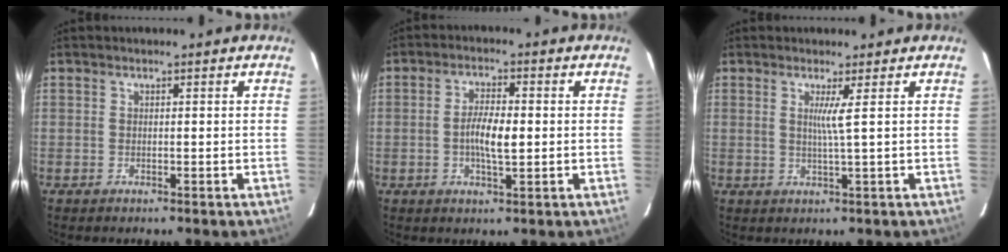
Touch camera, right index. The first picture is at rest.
{"total": 5.4, "force": [-0.4, 1.2, 5.2], "torque": [-0.103, 0.002, -0.009]}
{"total": 2.4, "force": [0.6, -1.0, 2.1], "torque": [-0.040, -0.008, 0.014]}